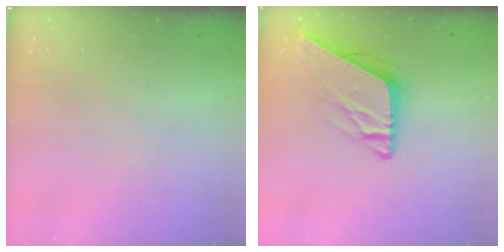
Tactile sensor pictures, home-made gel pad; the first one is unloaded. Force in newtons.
{"total": 9.8, "press": 9.7, "slide": 1.1}